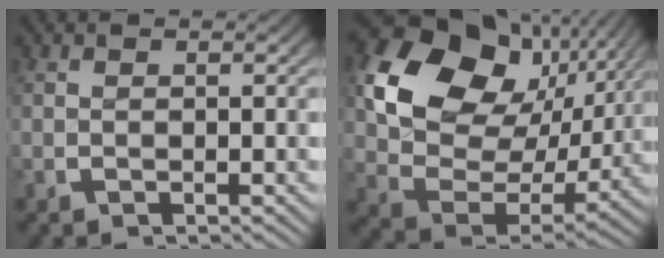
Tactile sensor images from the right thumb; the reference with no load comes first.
{"total": 16.4, "force": [3.5, 11.6, 11.1], "torque": [-0.229, -0.016, 0.053]}